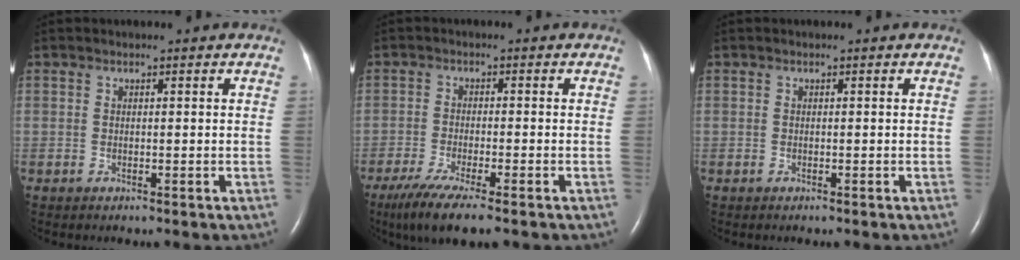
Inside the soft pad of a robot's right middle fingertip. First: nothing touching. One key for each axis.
{"total": 8.1, "fx": -5.7, "fy": 0.6, "fz": 5.7, "tx": -0.102, "ty": -0.021, "tz": -0.091}
{"total": 0.0}